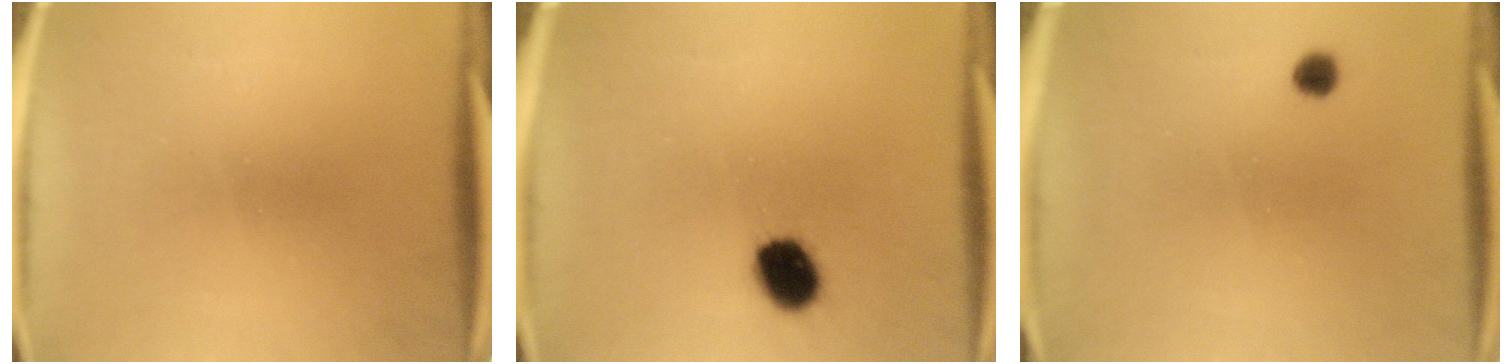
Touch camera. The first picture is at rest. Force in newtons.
{"total": 8.0}
{"total": 1.8}